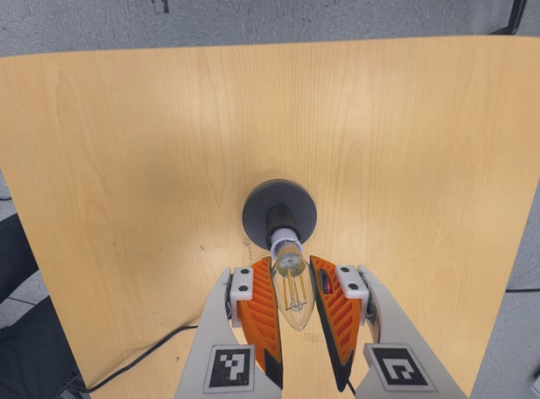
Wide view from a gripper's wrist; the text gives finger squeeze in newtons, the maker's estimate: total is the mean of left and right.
{"total": 11.9, "left": 11.4, "right": 12.4}